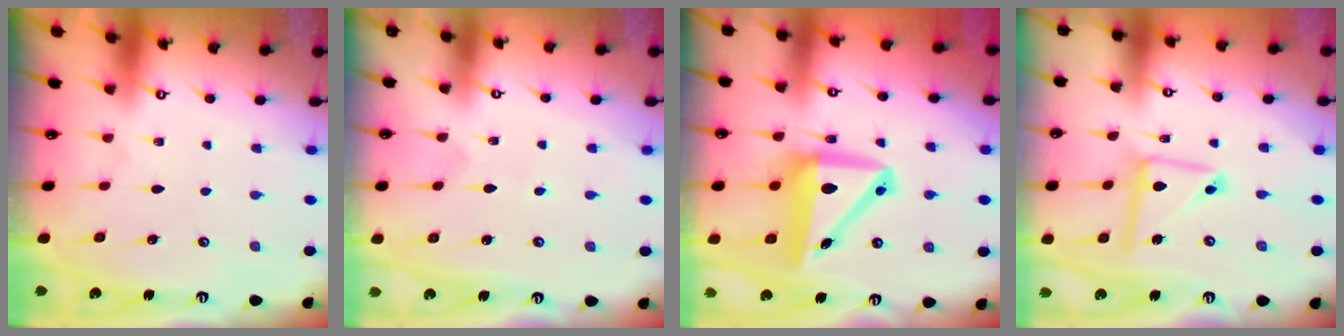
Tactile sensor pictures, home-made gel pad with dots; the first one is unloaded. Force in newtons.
{"total": 3.0, "press": 3.0, "slide": 0.3}
{"total": 12.2, "press": 11.9, "slide": 2.4}
{"total": 10.2, "press": 10.2, "slide": 0.8}